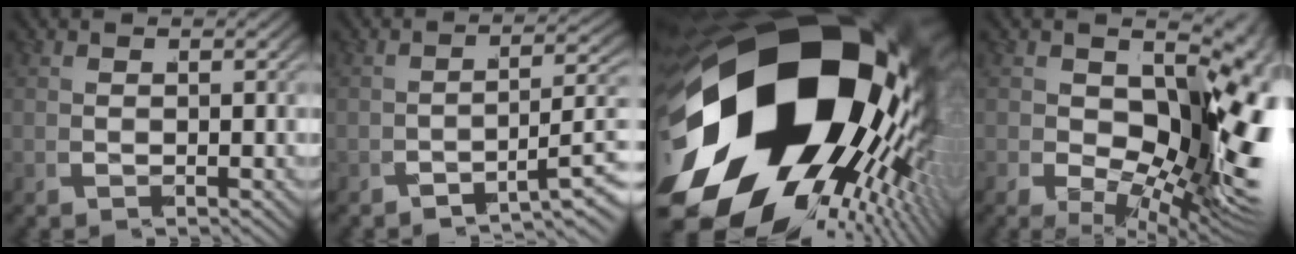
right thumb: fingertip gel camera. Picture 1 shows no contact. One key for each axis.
{"total": 4.8, "fx": -3.1, "fy": 1.5, "fz": 3.5, "tx": -0.049, "ty": -0.001, "tz": -0.051}
{"total": 40.7, "fx": -1.1, "fy": 24.9, "fz": 32.2, "tx": -0.485, "ty": -0.045, "tz": -0.004}
{"total": 13.3, "fx": -1.9, "fy": 7.8, "fz": 10.7, "tx": -0.194, "ty": -0.077, "tz": 0.010}